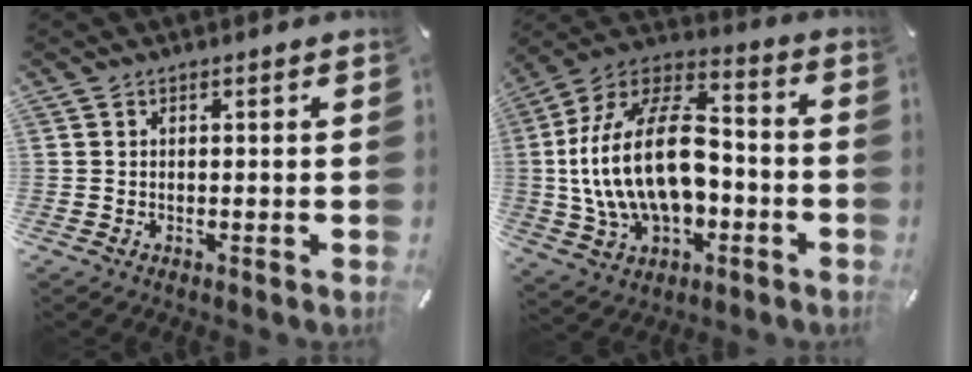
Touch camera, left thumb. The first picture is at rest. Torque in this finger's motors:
{"motor_torque": [1.37, 2.46, 2.77, 0.00, 0.43]}